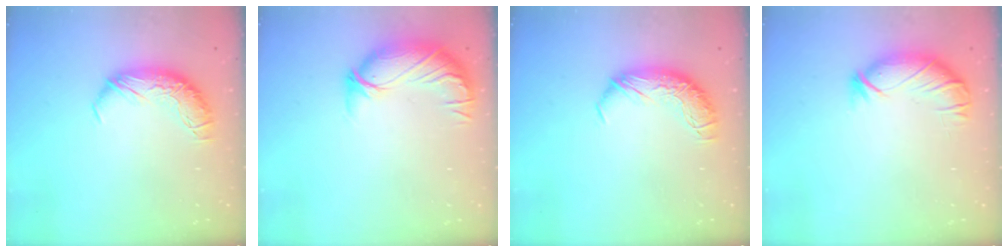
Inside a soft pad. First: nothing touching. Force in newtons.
{"total": 3.2, "press": 2.4, "slide": 2.1}
{"total": 0.0}
{"total": 2.6, "press": 2.5, "slide": 0.9}